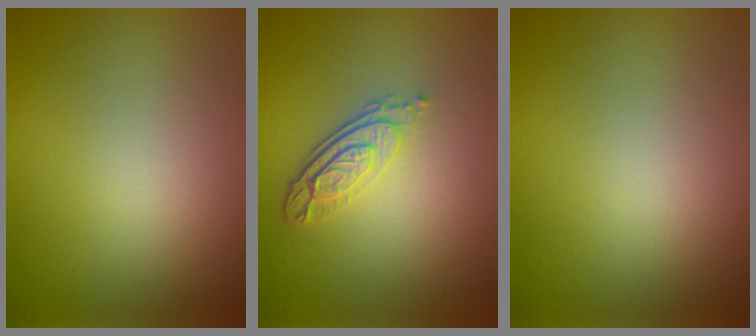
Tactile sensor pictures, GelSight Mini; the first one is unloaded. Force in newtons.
{"total": 4.0, "press": 2.8, "slide": 2.8}
{"total": 0.0}